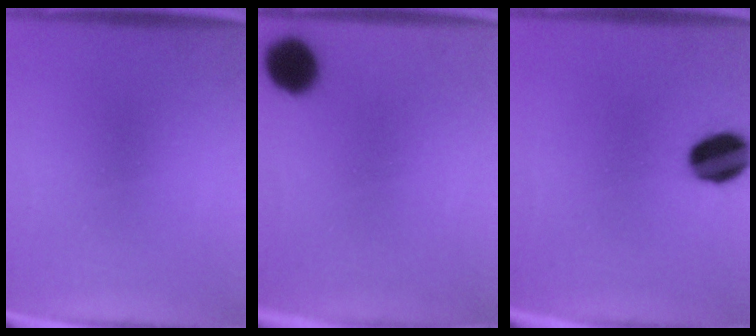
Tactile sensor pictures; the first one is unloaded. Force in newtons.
{"total": 9.3}
{"total": 10.4}